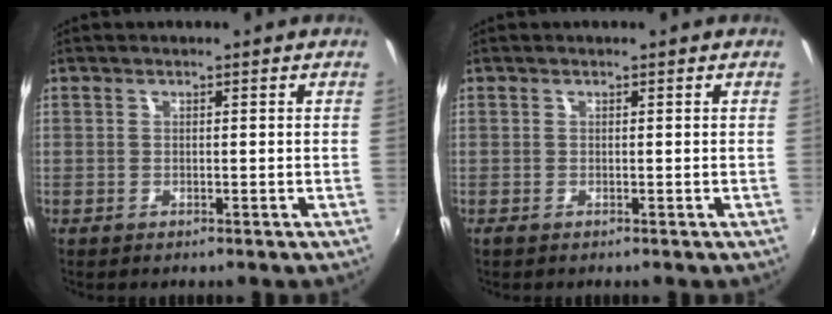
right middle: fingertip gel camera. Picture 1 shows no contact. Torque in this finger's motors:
{"motor_torque": [0.70, -0.63, 0.14, 0.05]}